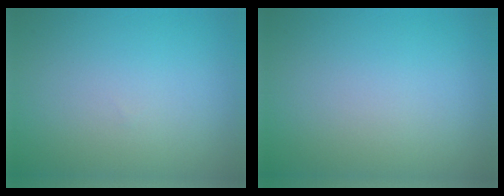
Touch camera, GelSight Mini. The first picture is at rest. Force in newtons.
{"total": 0.0}